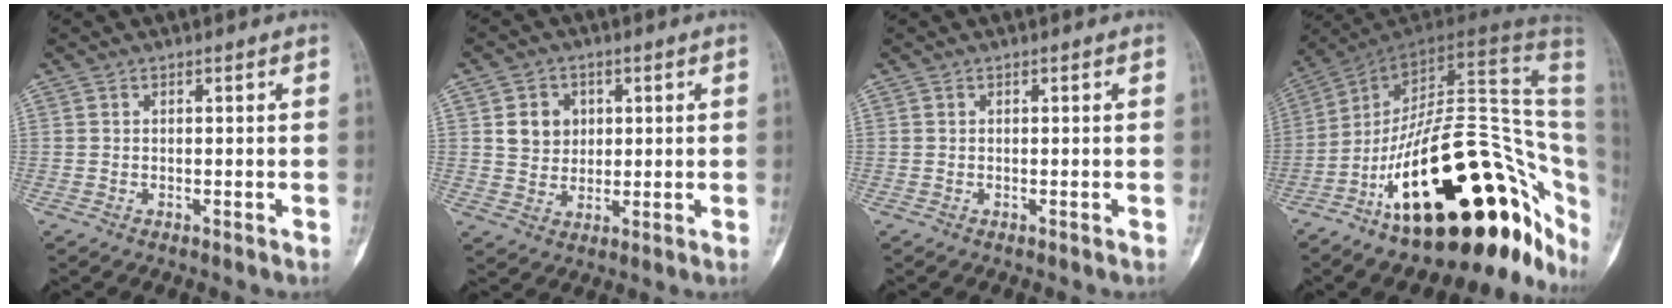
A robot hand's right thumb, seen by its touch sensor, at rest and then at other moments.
{"total": 6.2, "force": [1.6, 5.4, 2.7], "torque": [-0.018, -0.005, 0.030]}
{"total": 0.0}
{"total": 34.0, "force": [-10.5, 14.0, 29.2], "torque": [-0.320, 0.087, -0.158]}